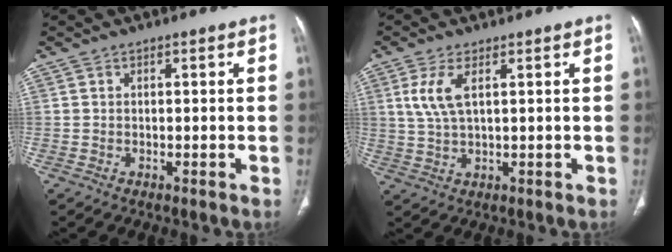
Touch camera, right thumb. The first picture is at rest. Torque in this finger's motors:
{"motor_torque": [-0.41, 1.35, 1.68, 0.27, 0.62]}